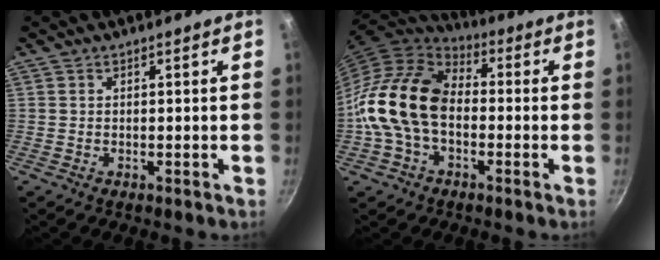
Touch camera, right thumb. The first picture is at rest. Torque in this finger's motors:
{"motor_torque": [0.44, 2.73, 1.40, -1.37, 0.58]}